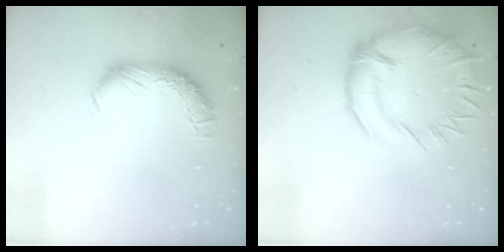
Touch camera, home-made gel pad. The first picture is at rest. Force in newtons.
{"total": 4.9, "press": 4.4, "slide": 2.2}